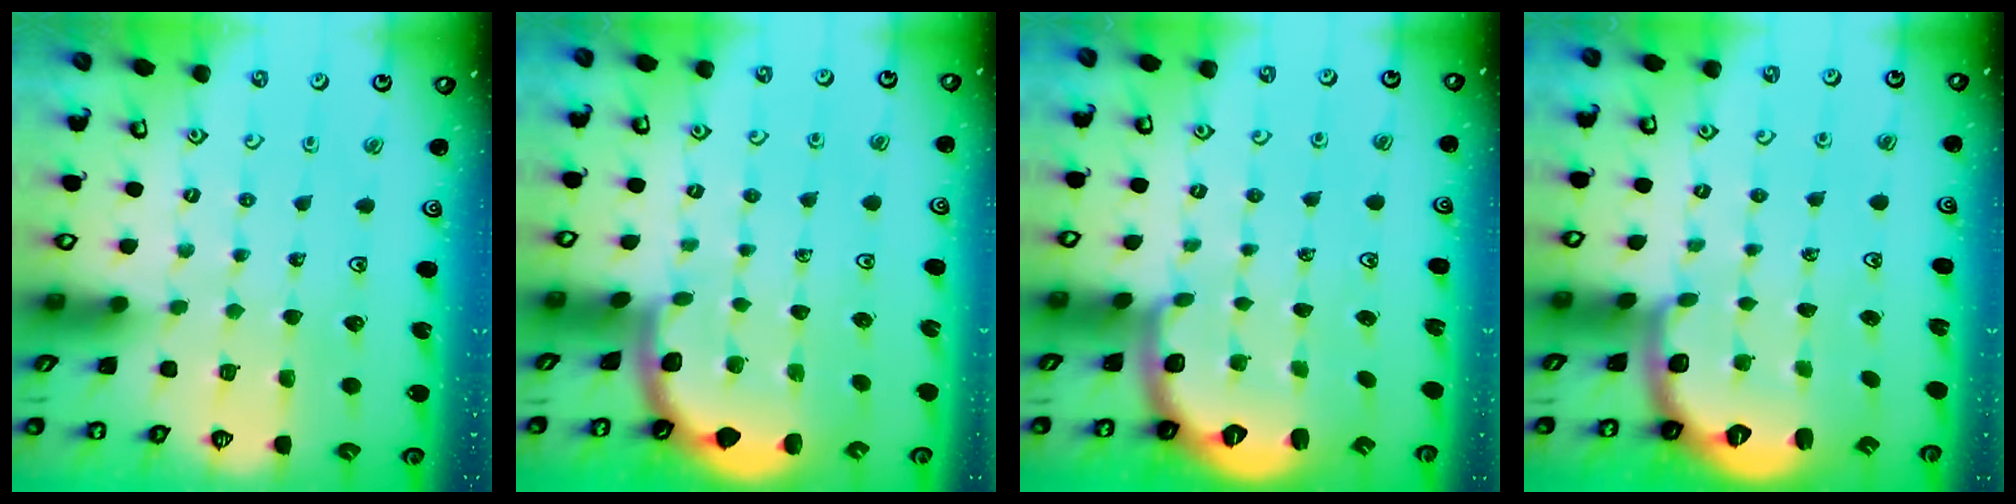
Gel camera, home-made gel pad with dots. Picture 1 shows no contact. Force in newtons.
{"total": 1.8, "press": 1.8, "slide": 0.1}
{"total": 2.6, "press": 1.6, "slide": 2.1}
{"total": 2.7, "press": 1.6, "slide": 2.1}